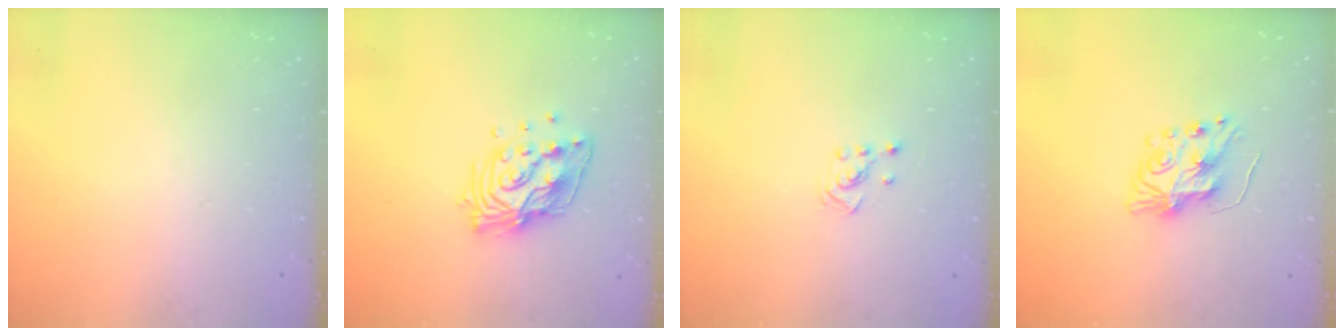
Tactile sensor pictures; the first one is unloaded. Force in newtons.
{"total": 13.3, "press": 13.2, "slide": 1.5}
{"total": 2.1, "press": 1.9, "slide": 0.8}
{"total": 8.2, "press": 8.2, "slide": 0.7}